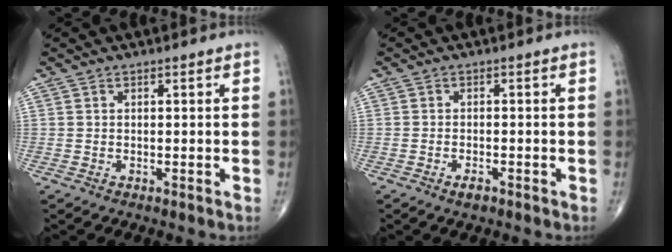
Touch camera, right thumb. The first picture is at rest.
{"total": 1.9, "force": [-1.2, 0.7, 1.3], "torque": [-0.023, 0.003, -0.022]}